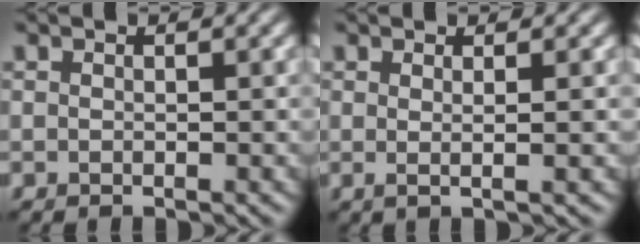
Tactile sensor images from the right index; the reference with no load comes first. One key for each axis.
{"total": 1.6, "fx": 0.3, "fy": 0.5, "fz": 1.5, "tx": -0.020, "ty": 0.001, "tz": 0.000}